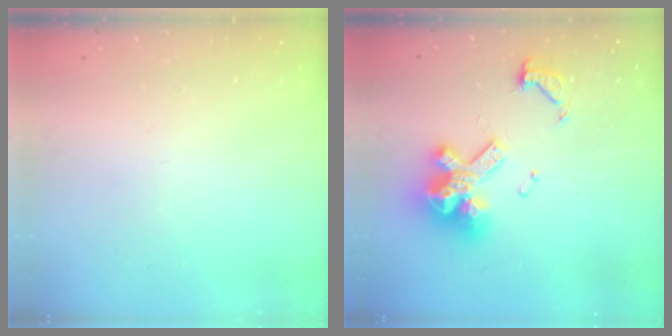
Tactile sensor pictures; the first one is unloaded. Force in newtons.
{"total": 16.5, "press": 16.4, "slide": 1.8}